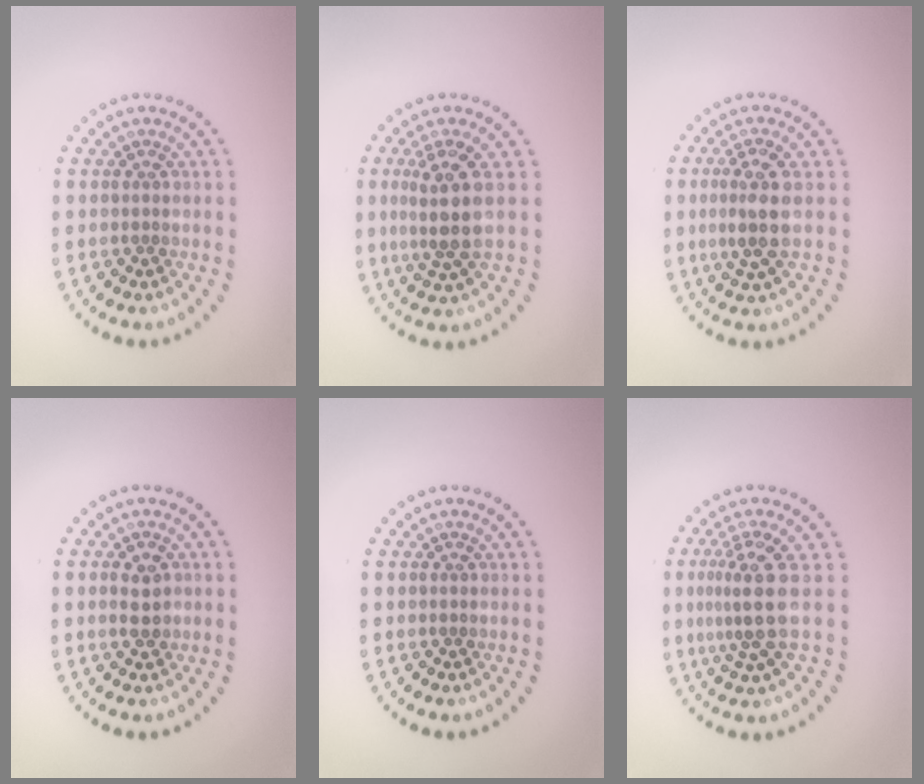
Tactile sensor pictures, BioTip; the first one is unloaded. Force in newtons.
{"total": 3.8, "press": 3.0, "slide": 2.3}
{"total": 3.2, "press": 2.9, "slide": 1.3}
{"total": 2.0, "press": 2.0, "slide": 0.0}
{"total": 0.0}
{"total": 3.7, "press": 2.6, "slide": 2.6}